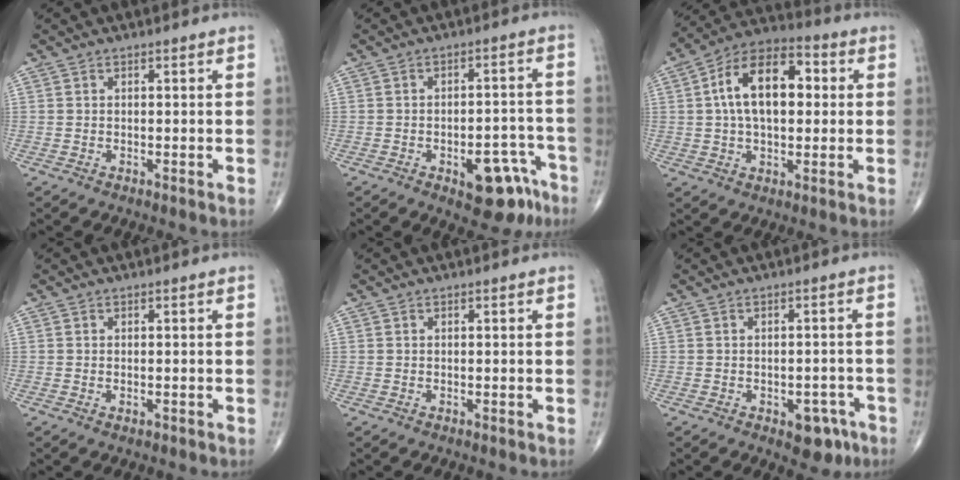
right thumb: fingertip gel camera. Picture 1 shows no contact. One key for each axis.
{"total": 10.8, "fx": -5.8, "fy": 5.2, "fz": 7.4, "tx": -0.064, "ty": 0.046, "tz": -0.068}
{"total": 16.0, "fx": 2.5, "fy": 9.1, "fz": 12.9, "tx": -0.202, "ty": 0.026, "tz": 0.035}
{"total": 0.8, "fx": -0.2, "fy": 0.5, "fz": 0.6, "tx": -0.010, "ty": 0.001, "tz": -0.002}
{"total": 0.0}
{"total": 5.6, "fx": -2.9, "fy": 3.3, "fz": 3.5, "tx": -0.019, "ty": 0.019, "tz": -0.032}